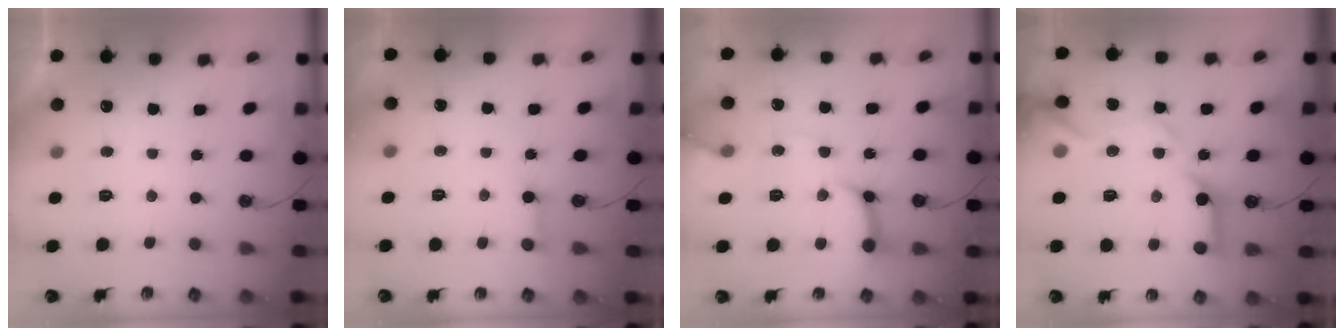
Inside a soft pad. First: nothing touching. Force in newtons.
{"total": 2.6, "press": 2.6, "slide": 0.1}
{"total": 13.6, "press": 13.5, "slide": 1.8}
{"total": 16.2, "press": 16.1, "slide": 1.7}